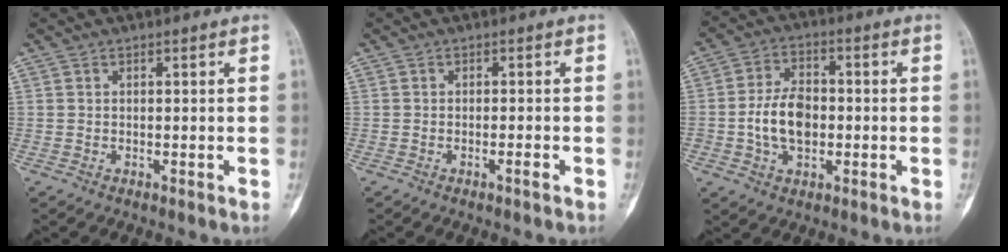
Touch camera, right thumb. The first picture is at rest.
{"total": 1.3, "force": [-0.7, 0.1, 1.1], "torque": [-0.022, 0.004, -0.011]}
{"total": 9.4, "force": [-1.2, 6.2, 7.0], "torque": [-0.111, 0.015, -0.023]}